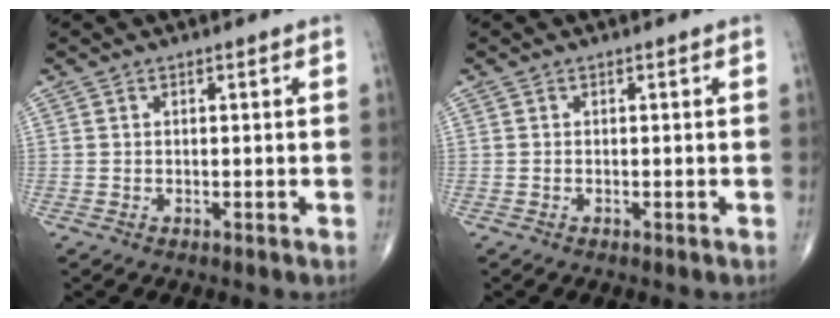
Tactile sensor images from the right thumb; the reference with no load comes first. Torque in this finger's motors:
{"motor_torque": [-0.13, -0.11, -0.32, -0.20, -0.02]}